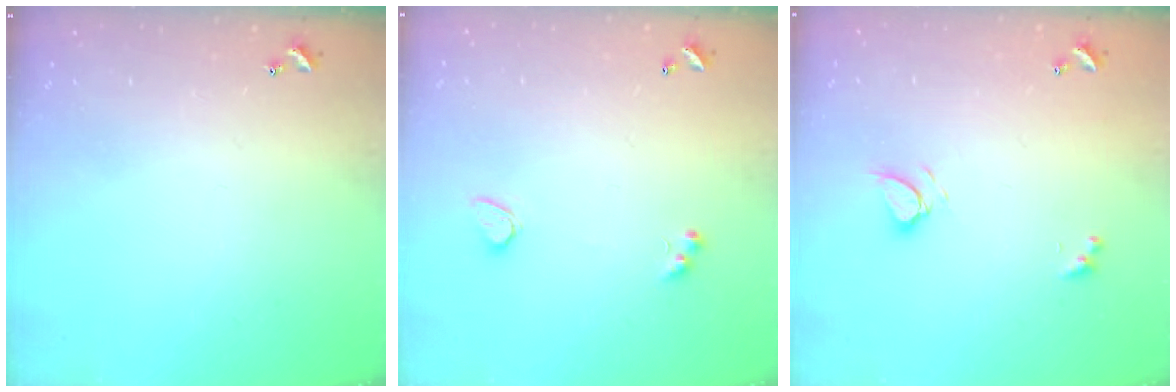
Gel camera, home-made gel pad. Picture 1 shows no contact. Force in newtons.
{"total": 3.1, "press": 2.9, "slide": 1.0}
{"total": 4.6, "press": 4.6, "slide": 0.6}